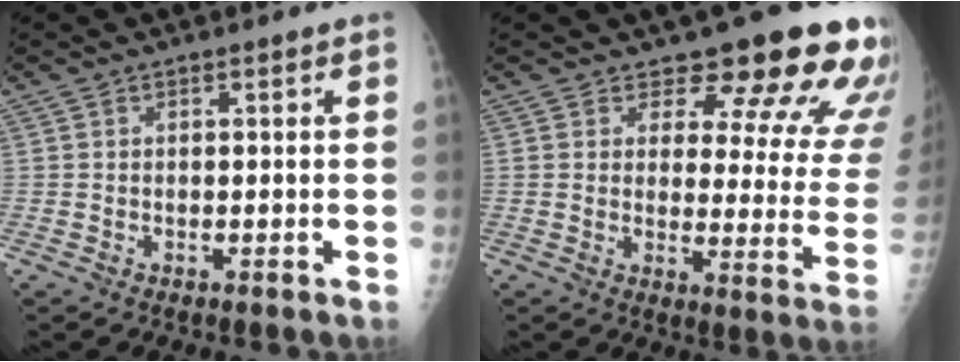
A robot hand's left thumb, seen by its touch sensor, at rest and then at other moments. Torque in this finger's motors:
{"motor_torque": [0.44, 0.56, 0.04, -0.33, 0.08]}